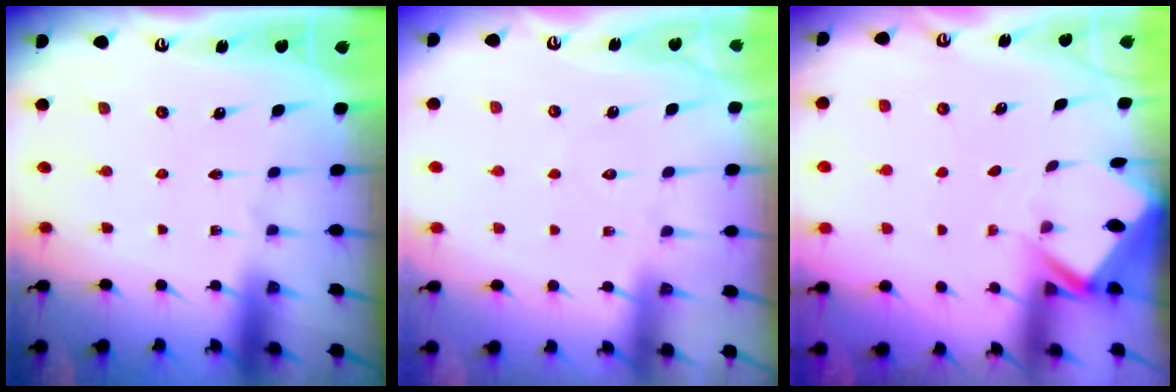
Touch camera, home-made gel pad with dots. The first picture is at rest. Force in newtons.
{"total": 4.9, "press": 4.9, "slide": 0.6}
{"total": 2.6, "press": 2.6, "slide": 0.1}